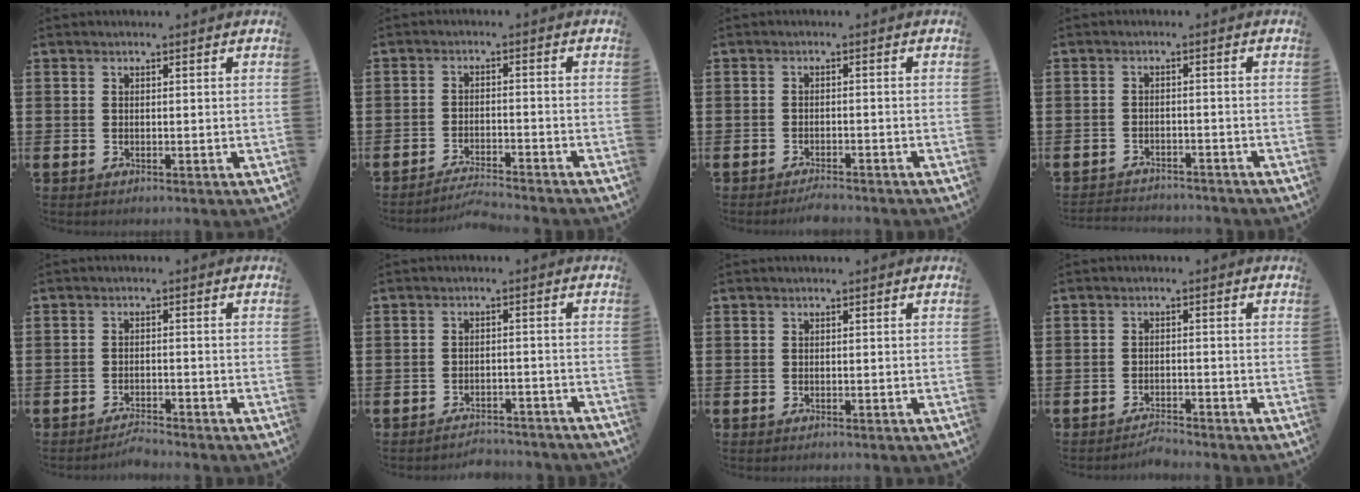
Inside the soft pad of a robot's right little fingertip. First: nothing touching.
{"total": 2.9, "force": [-2.8, -0.2, 0.5], "torque": [-0.010, 0.004, -0.060]}
{"total": 1.6, "force": [-1.6, 0.0, 0.4], "torque": [-0.010, 0.003, -0.031]}
{"total": 2.1, "force": [-2.0, 0.0, -0.3], "torque": [-0.002, 0.003, -0.046]}
{"total": 1.9, "force": [-1.9, 0.0, 0.1], "torque": [-0.008, 0.004, -0.039]}
{"total": 2.7, "force": [-2.7, 0.1, -0.1], "torque": [-0.005, 0.004, -0.059]}
{"total": 0.0}
{"total": 1.9, "force": [-1.9, 0.0, 0.1], "torque": [-0.007, 0.004, -0.039]}